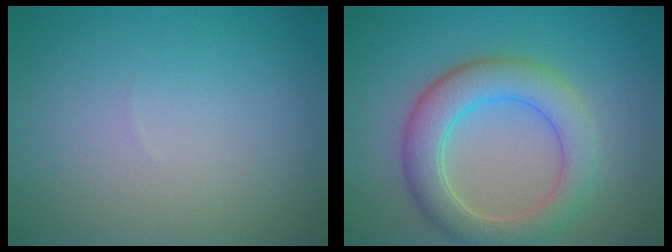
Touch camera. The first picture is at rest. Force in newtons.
{"total": 5.7, "press": 5.6, "slide": 0.6}